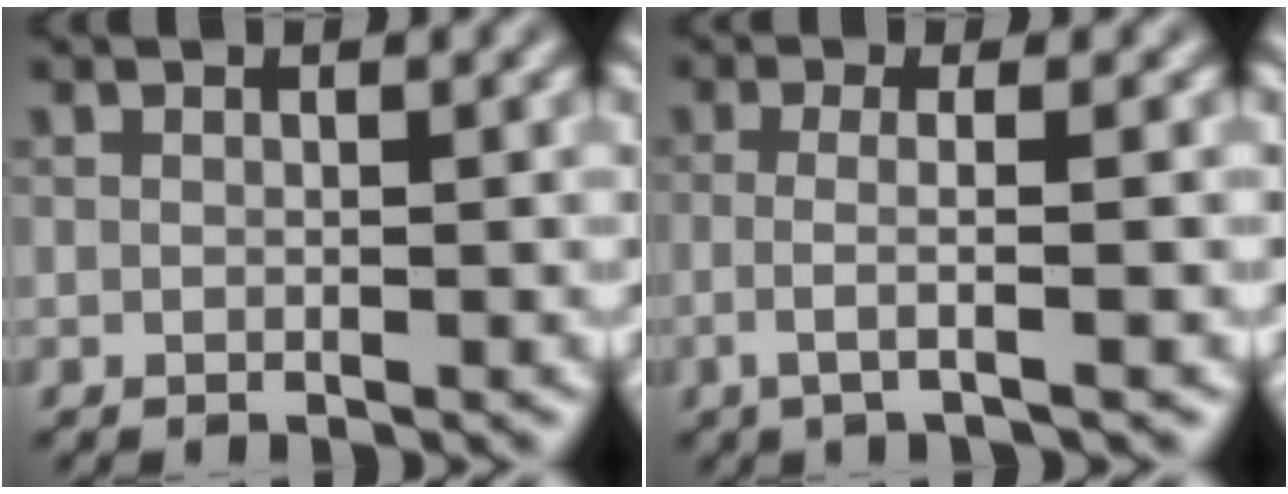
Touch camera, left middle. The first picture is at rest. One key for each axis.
{"total": 2.9, "fx": -0.4, "fy": 0.8, "fz": 2.8, "tx": -0.046, "ty": -0.008, "tz": -0.017}